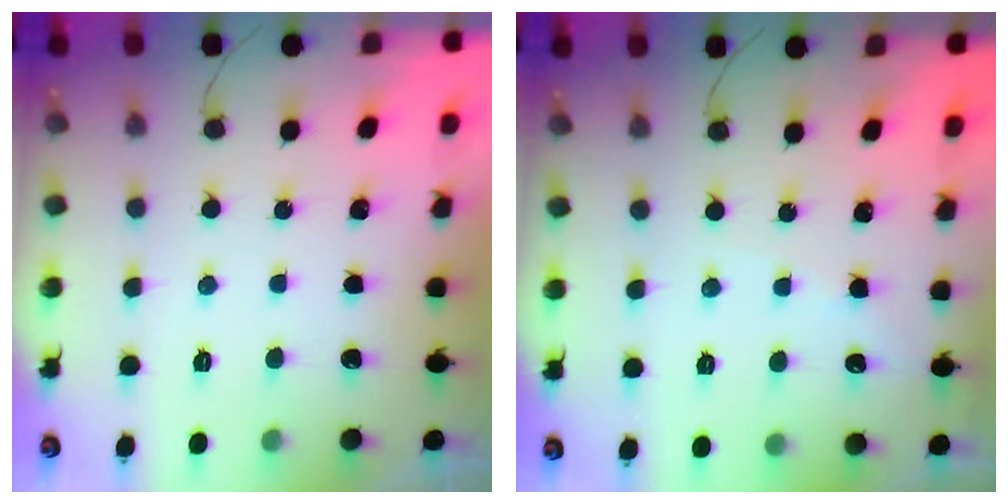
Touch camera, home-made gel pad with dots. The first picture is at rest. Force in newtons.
{"total": 3.3, "press": 3.2, "slide": 0.4}